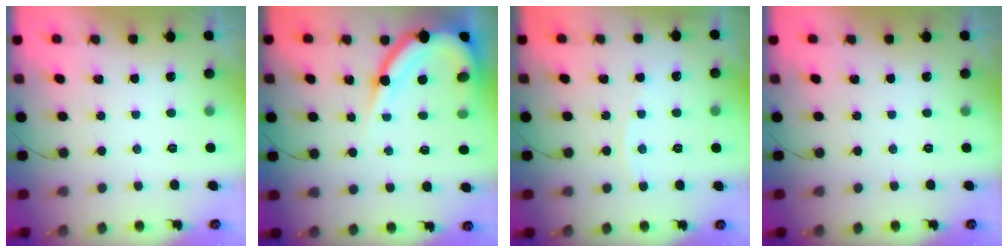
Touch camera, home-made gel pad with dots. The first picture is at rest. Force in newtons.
{"total": 13.2, "press": 13.1, "slide": 1.4}
{"total": 2.6, "press": 2.6, "slide": 0.3}
{"total": 0.0}